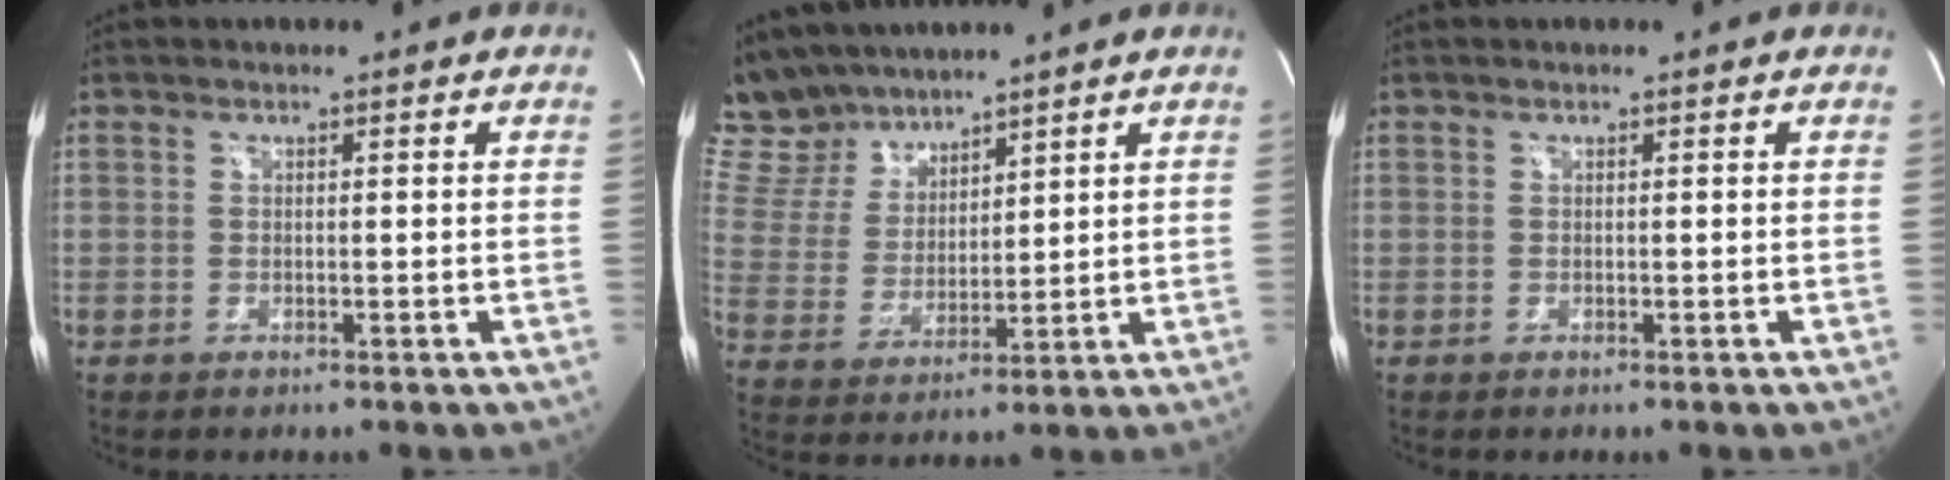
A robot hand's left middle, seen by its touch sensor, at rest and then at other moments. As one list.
[{"total": 10.8, "force": [9.6, 4.2, 2.2], "torque": [-0.061, 0.023, 0.201]}, {"total": 0.0}]